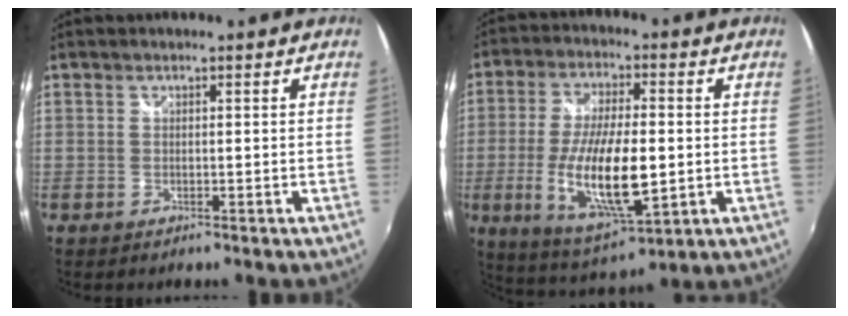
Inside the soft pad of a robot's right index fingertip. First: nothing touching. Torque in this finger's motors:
{"motor_torque": [1.01, -0.61, 1.05, 0.21]}